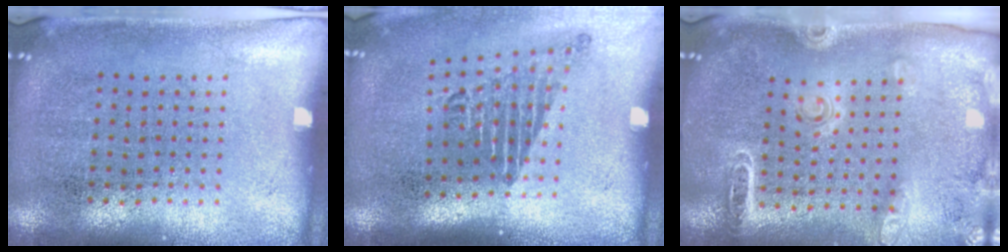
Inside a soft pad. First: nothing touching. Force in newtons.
{"total": 1.8, "press": 1.3, "slide": 1.3}
{"total": 1.7, "press": 1.7, "slide": 0.1}